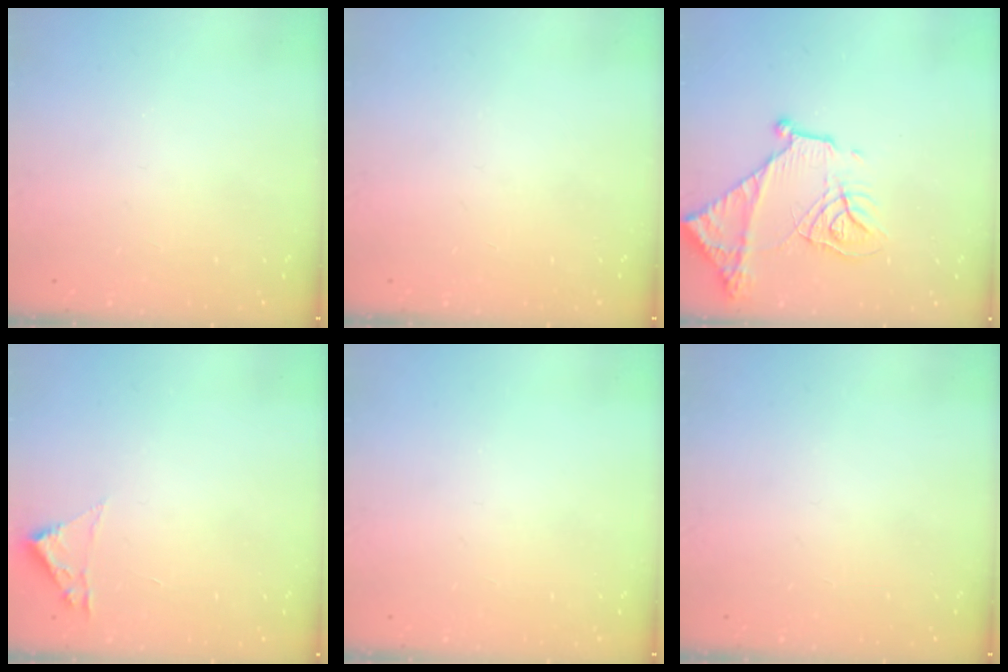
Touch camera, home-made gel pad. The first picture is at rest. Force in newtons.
{"total": 0.0}
{"total": 18.2, "press": 18.2, "slide": 1.1}
{"total": 1.8, "press": 1.8, "slide": 0.2}
{"total": 0.0}
{"total": 0.0}